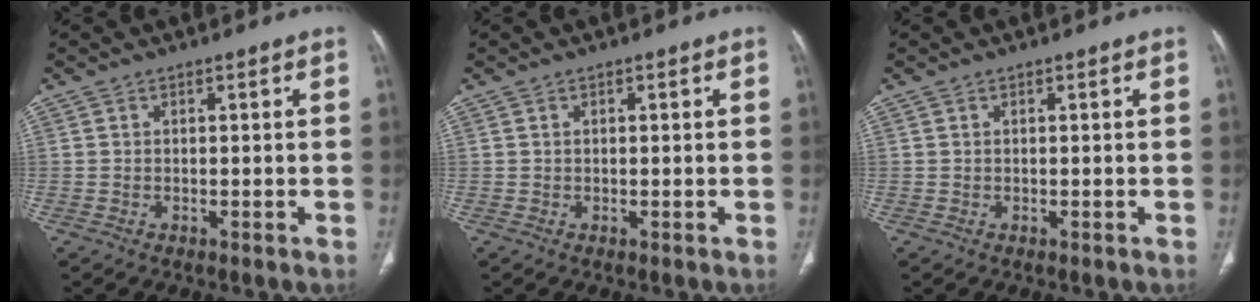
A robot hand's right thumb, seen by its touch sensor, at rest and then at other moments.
{"total": 0.0}
{"total": 0.0}